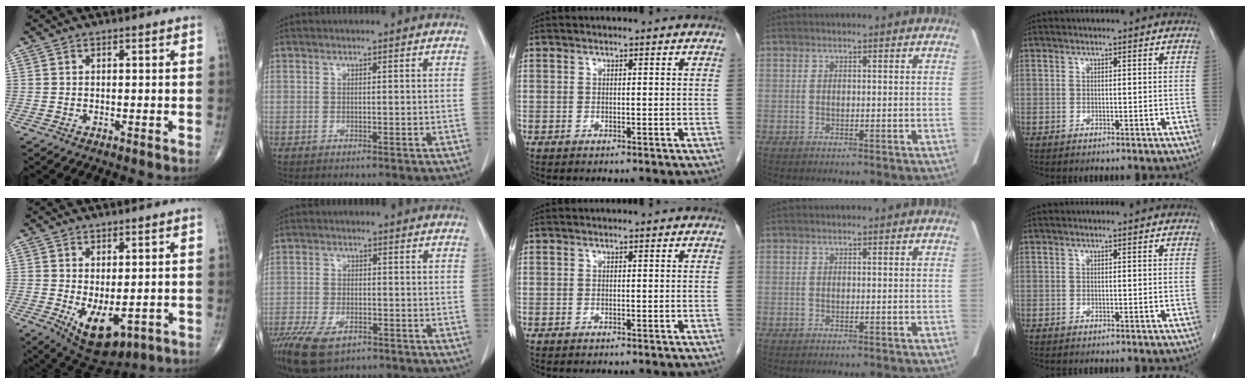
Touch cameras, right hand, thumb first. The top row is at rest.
{"thumb": {"total": 9.5, "force": [-2.2, 4.9, 7.9], "torque": [-0.110, -0.010, -0.011]}, "index": {"total": 10.6, "force": [-6.9, 4.8, 6.4], "torque": [-0.133, -0.012, -0.113]}}